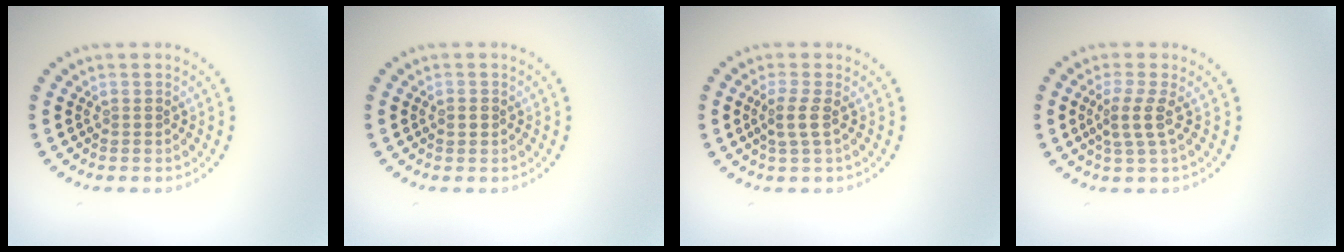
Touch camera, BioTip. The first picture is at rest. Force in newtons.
{"total": 1.0, "press": 1.0, "slide": 0.1}
{"total": 1.8, "press": 1.5, "slide": 1.0}
{"total": 2.2, "press": 1.7, "slide": 1.4}